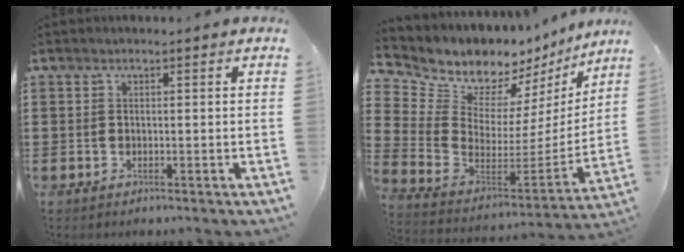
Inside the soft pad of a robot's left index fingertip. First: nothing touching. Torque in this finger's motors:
{"motor_torque": [2.14, 0.00, 0.24, 0.02]}